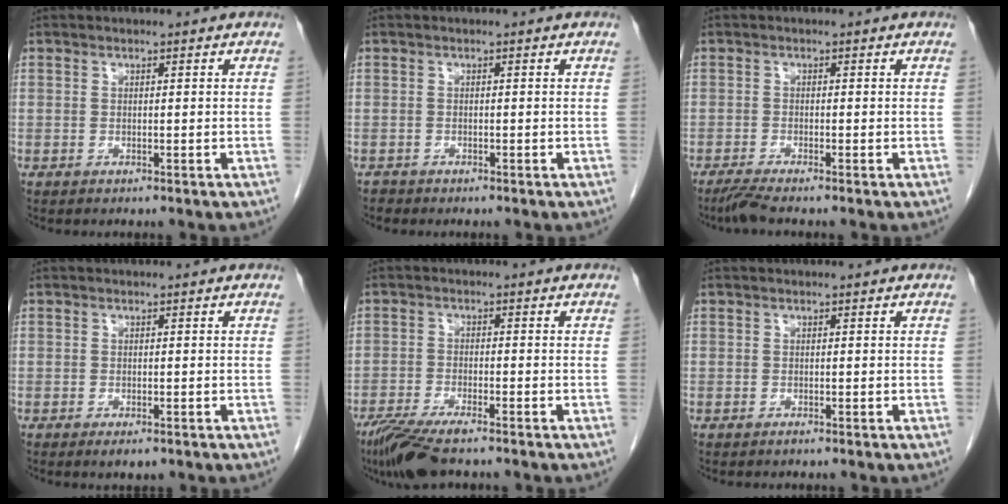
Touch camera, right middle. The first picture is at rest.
{"total": 0.7, "force": [-0.6, 0.3, -0.1], "torque": [-0.006, -0.001, -0.013]}
{"total": 2.3, "force": [-1.8, -0.1, 1.3], "torque": [-0.034, -0.007, -0.040]}
{"total": 1.7, "force": [-1.0, 0.7, 1.2], "torque": [-0.015, -0.001, -0.009]}
{"total": 7.5, "force": [-5.7, 0.9, 4.7], "torque": [-0.086, -0.020, -0.101]}
{"total": 0.0}